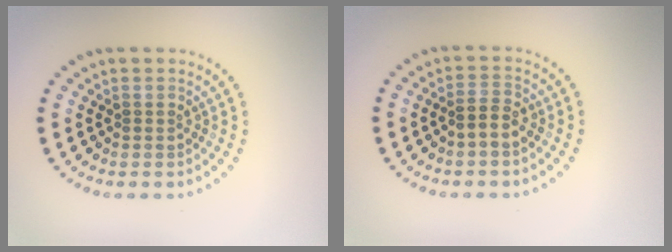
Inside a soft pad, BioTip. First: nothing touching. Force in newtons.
{"total": 1.8, "press": 1.7, "slide": 0.7}